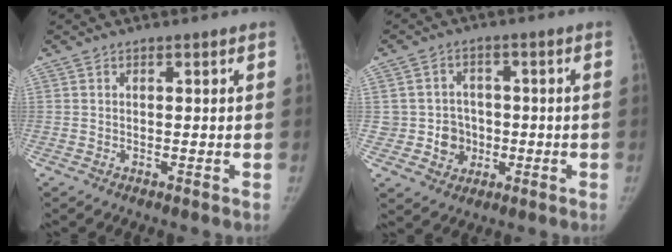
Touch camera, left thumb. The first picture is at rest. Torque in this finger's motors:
{"motor_torque": [-0.09, 0.05, 0.33, 0.16, -0.03]}